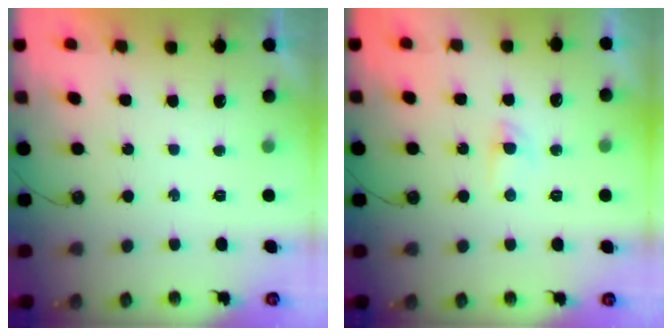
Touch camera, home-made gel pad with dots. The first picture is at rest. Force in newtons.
{"total": 2.2, "press": 2.2, "slide": 0.4}